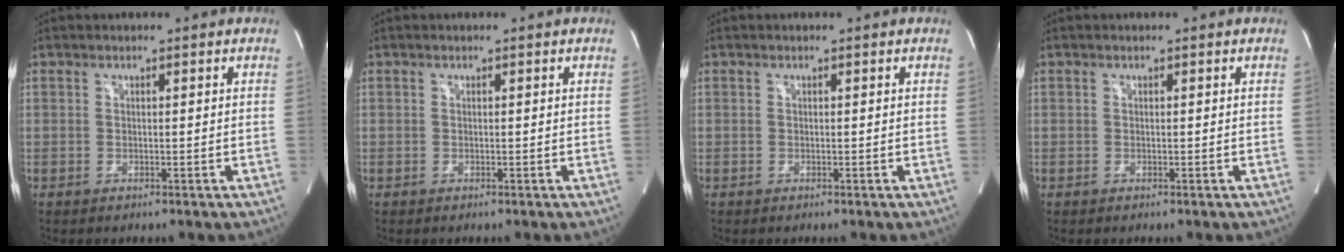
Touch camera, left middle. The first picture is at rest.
{"total": 0.0}
{"total": 0.0}
{"total": 0.0}